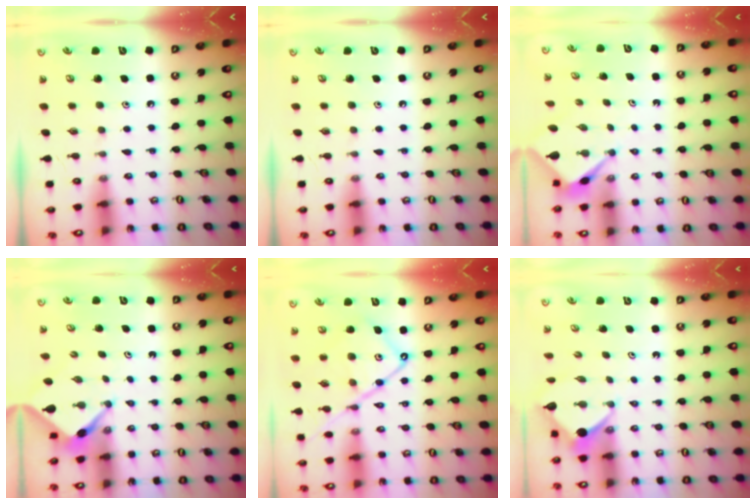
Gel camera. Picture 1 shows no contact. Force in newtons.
{"total": 0.0}
{"total": 2.6, "press": 2.6, "slide": 0.1}
{"total": 3.1, "press": 3.0, "slide": 0.3}
{"total": 14.0, "press": 13.9, "slide": 1.3}
{"total": 5.4, "press": 5.4, "slide": 0.1}